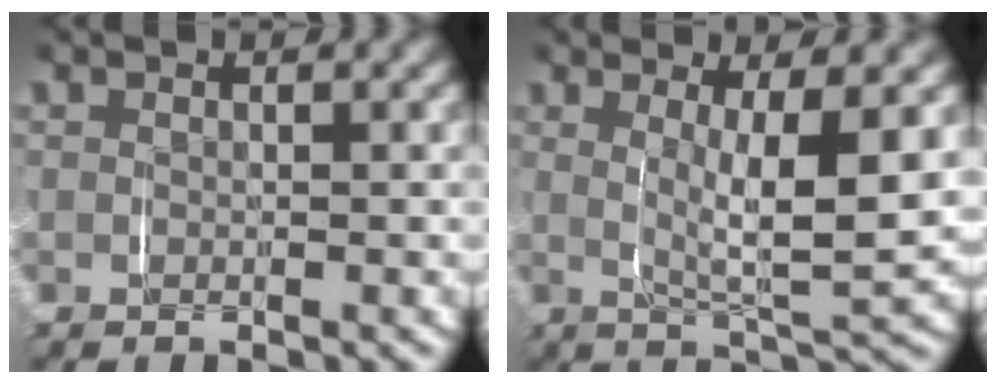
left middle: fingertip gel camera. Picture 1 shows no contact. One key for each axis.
{"total": 6.4, "fx": 1.4, "fy": 1.5, "fz": 6.0, "tx": -0.095, "ty": -0.011, "tz": 0.026}